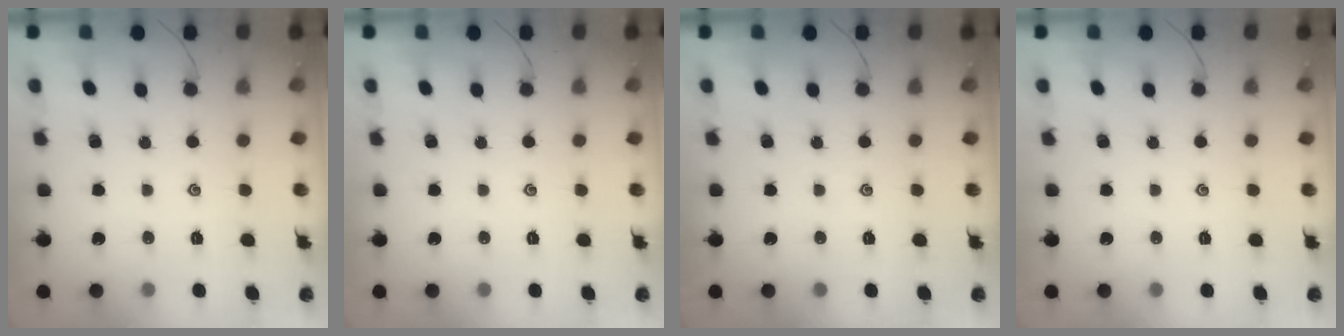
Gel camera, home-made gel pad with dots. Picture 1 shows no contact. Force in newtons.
{"total": 0.0}
{"total": 0.0}
{"total": 0.0}